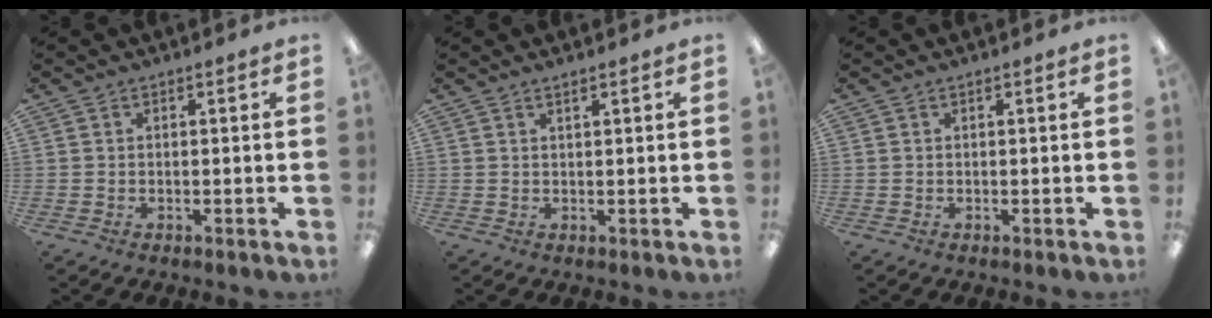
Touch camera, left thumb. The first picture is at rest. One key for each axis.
{"total": 1.1, "fx": 0.9, "fy": 0.1, "fz": 0.7, "tx": -0.014, "ty": -0.001, "tz": 0.015}
{"total": 0.0}